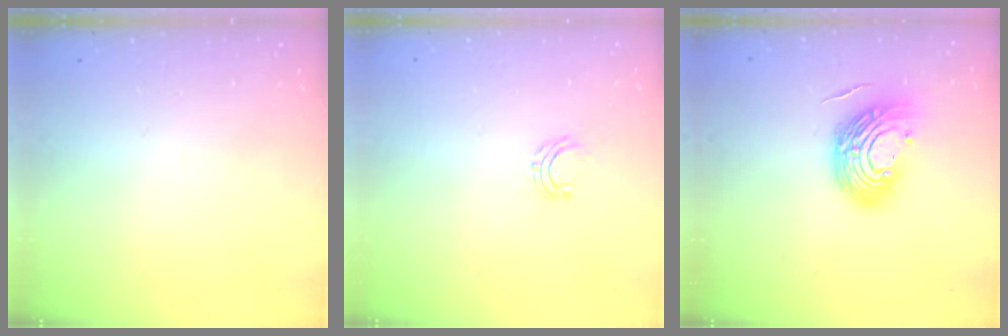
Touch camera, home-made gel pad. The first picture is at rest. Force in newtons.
{"total": 4.3, "press": 4.3, "slide": 0.3}
{"total": 12.9, "press": 12.7, "slide": 2.1}